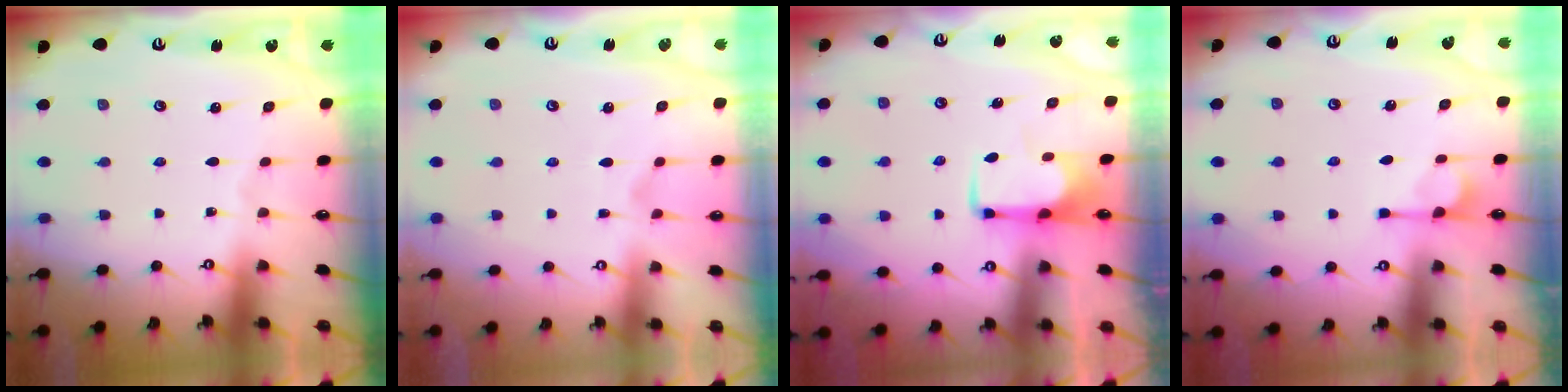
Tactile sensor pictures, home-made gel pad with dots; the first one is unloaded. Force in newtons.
{"total": 3.9, "press": 3.7, "slide": 1.3}
{"total": 2.1, "press": 2.1, "slide": 0.4}
{"total": 0.9, "press": 0.1, "slide": 0.9}